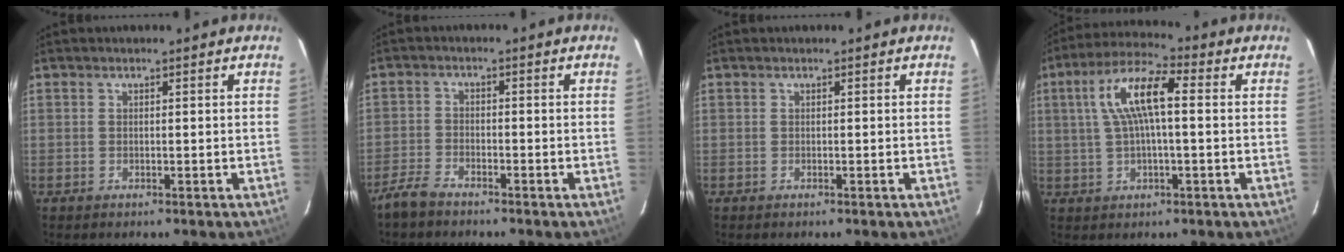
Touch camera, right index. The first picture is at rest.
{"total": 4.3, "force": [-3.8, 1.4, 1.6], "torque": [-0.052, 0.000, -0.078]}
{"total": 0.0}
{"total": 10.2, "force": [1.6, 2.8, 9.6], "torque": [-0.186, 0.022, 0.029]}